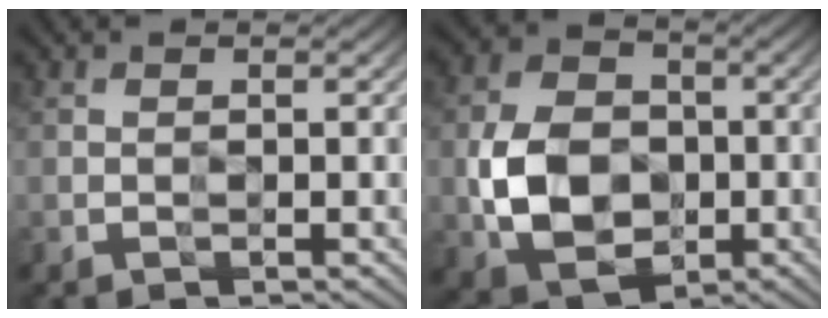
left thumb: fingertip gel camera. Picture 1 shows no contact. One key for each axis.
{"total": 9.0, "fx": -1.7, "fy": 6.9, "fz": 5.5, "tx": -0.123, "ty": -0.011, "tz": -0.034}